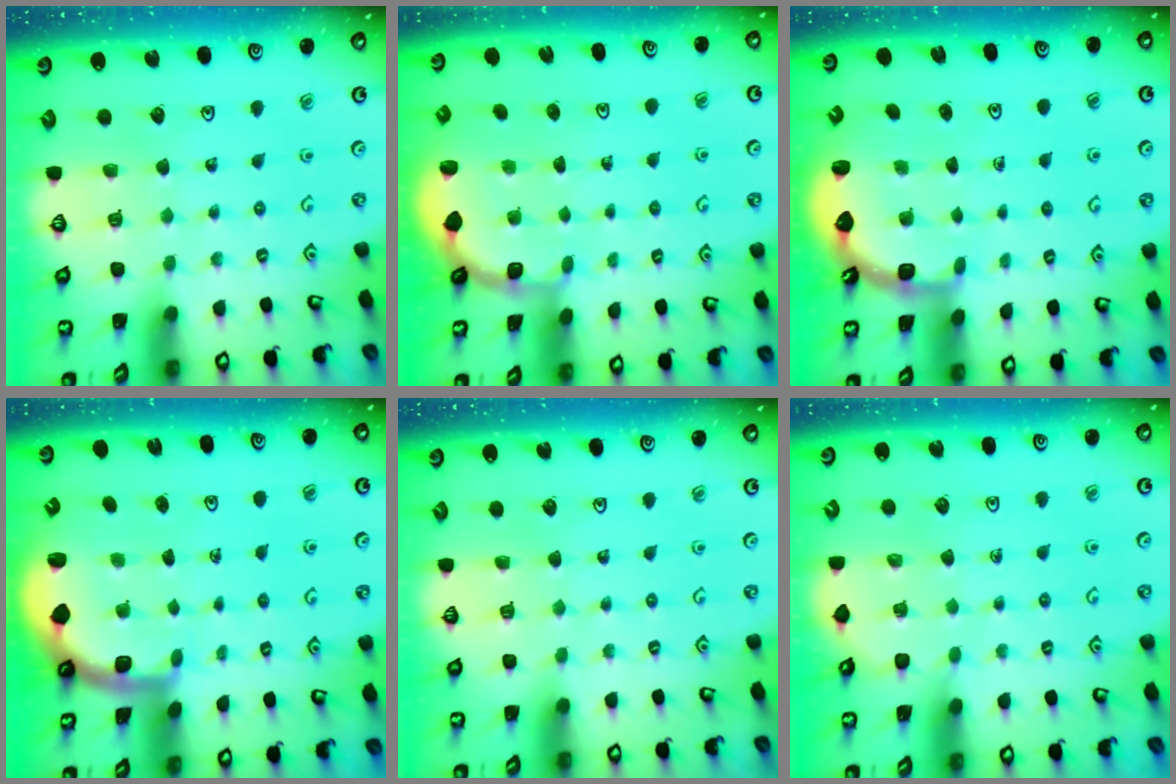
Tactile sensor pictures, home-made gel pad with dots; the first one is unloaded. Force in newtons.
{"total": 2.0, "press": 1.8, "slide": 0.7}
{"total": 2.3, "press": 1.8, "slide": 1.3}
{"total": 1.7, "press": 1.7, "slide": 0.3}
{"total": 0.0}
{"total": 1.4, "press": 1.4, "slide": 0.1}